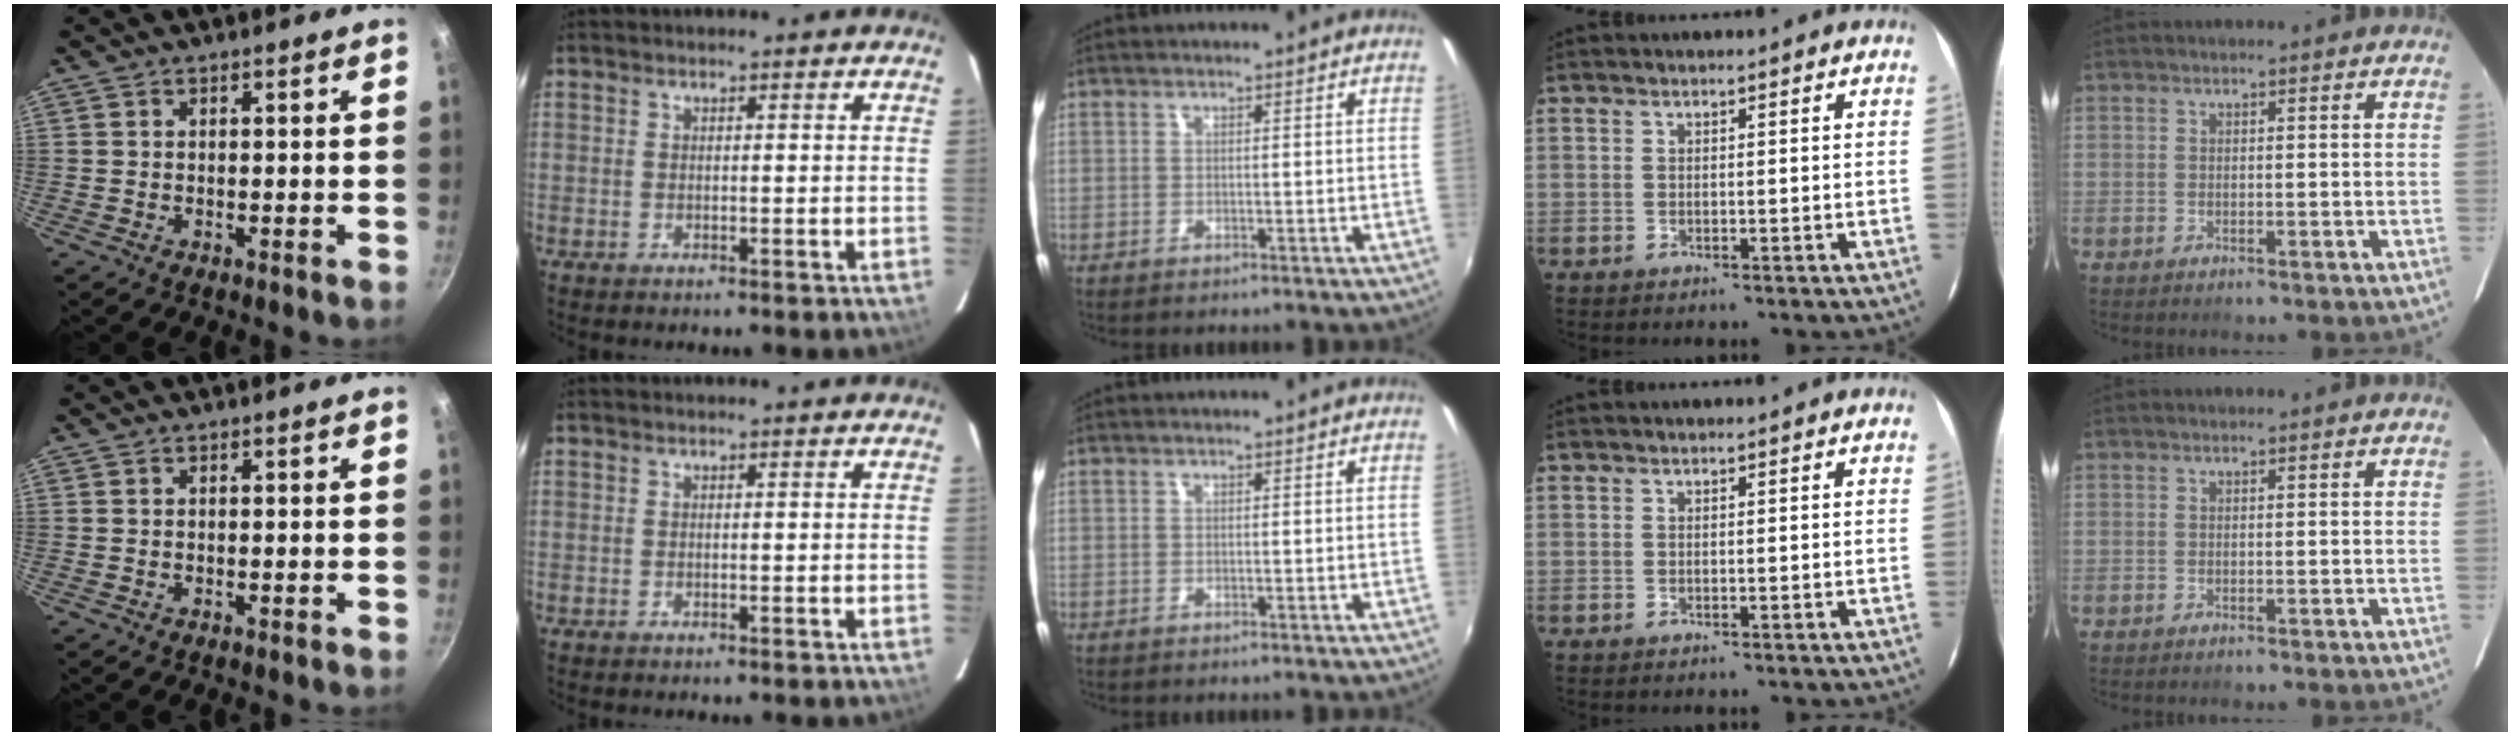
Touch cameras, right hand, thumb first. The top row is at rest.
{}